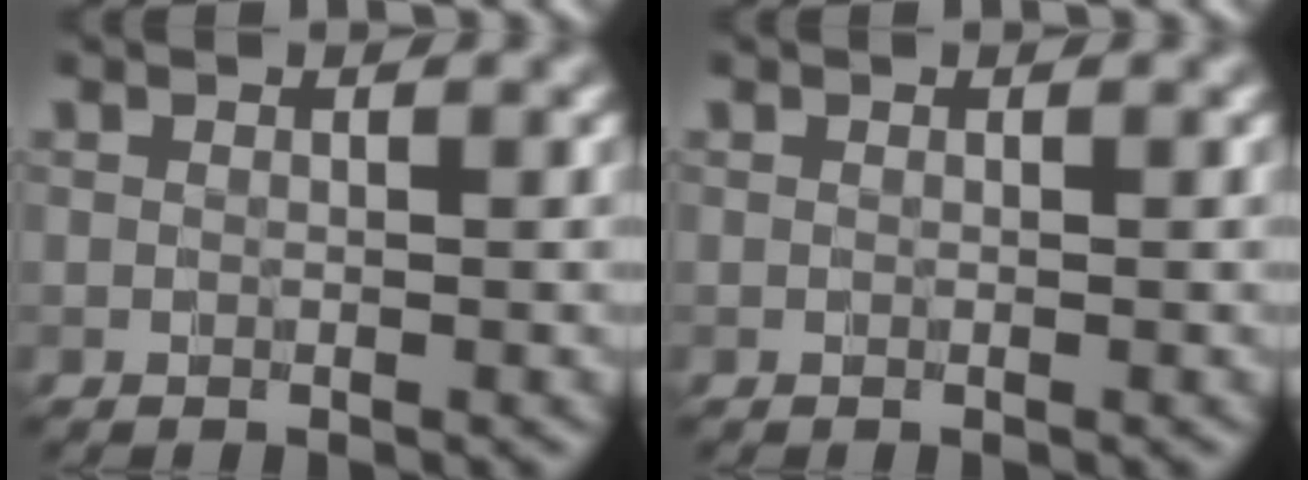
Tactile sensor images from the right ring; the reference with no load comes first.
{"total": 0.0}